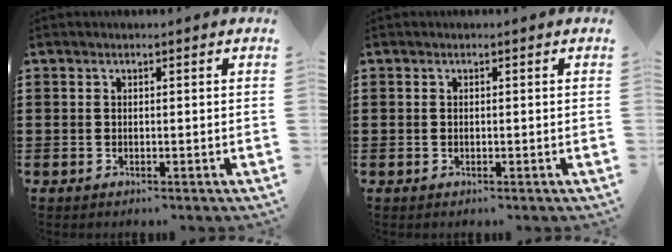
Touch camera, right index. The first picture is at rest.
{"total": 0.0}